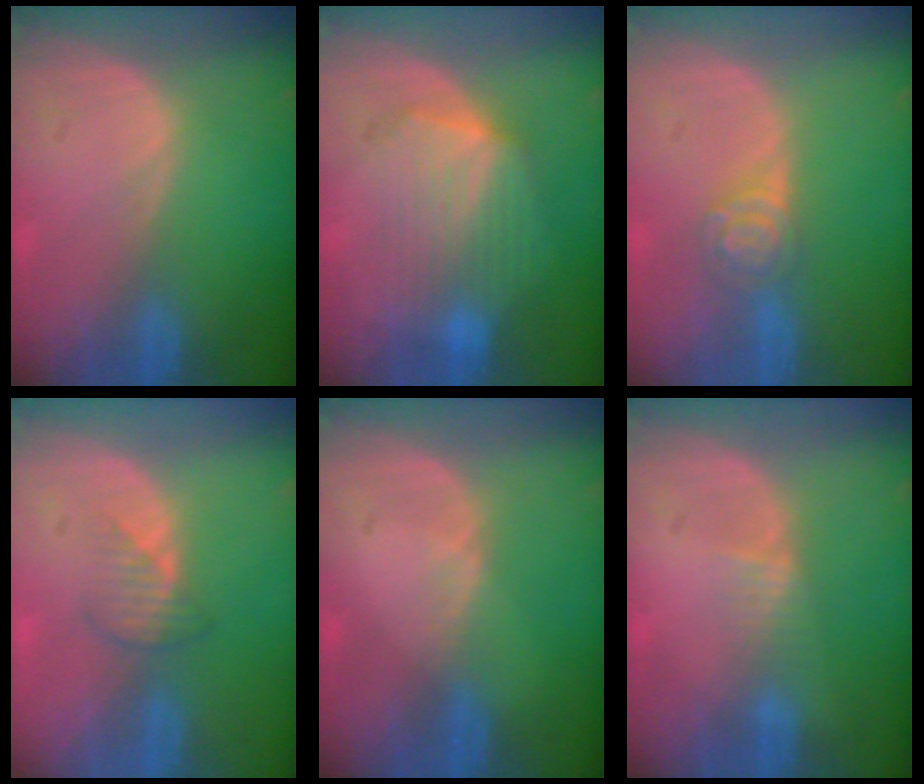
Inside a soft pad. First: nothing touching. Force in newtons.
{"total": 7.9, "press": 7.9, "slide": 0.2}
{"total": 4.3, "press": 3.9, "slide": 1.9}
{"total": 2.5, "press": 2.5, "slide": 0.3}
{"total": 0.8, "press": 0.8, "slide": 0.1}
{"total": 1.8, "press": 1.5, "slide": 1.0}